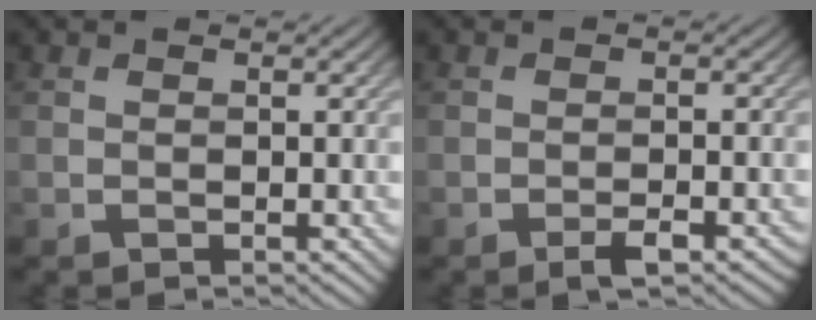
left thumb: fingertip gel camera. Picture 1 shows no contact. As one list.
[{"total": 2.3, "force": [-1.4, 0.4, 1.8], "torque": [-0.028, 0.002, -0.023]}]